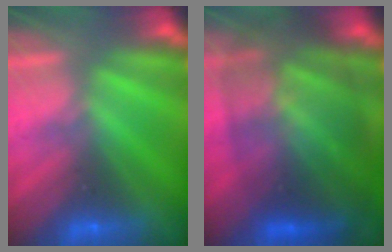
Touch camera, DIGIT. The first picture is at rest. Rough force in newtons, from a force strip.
{"total": 7.7}